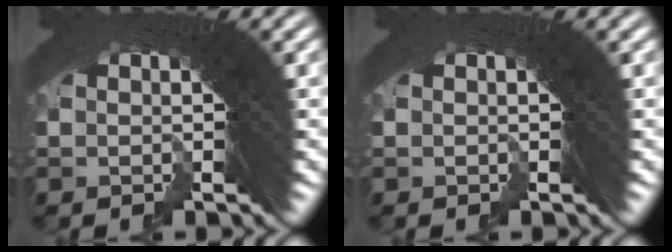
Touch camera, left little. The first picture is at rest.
{"total": 0.0}